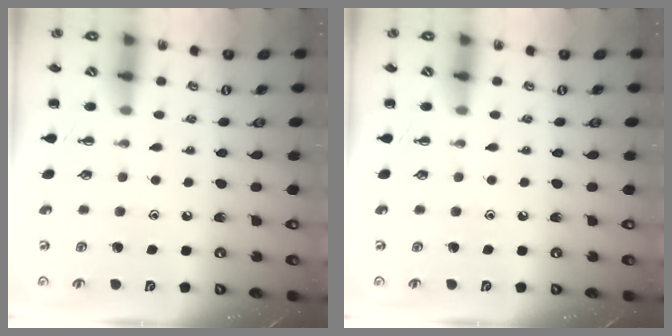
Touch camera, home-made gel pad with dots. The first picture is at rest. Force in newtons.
{"total": 0.0}